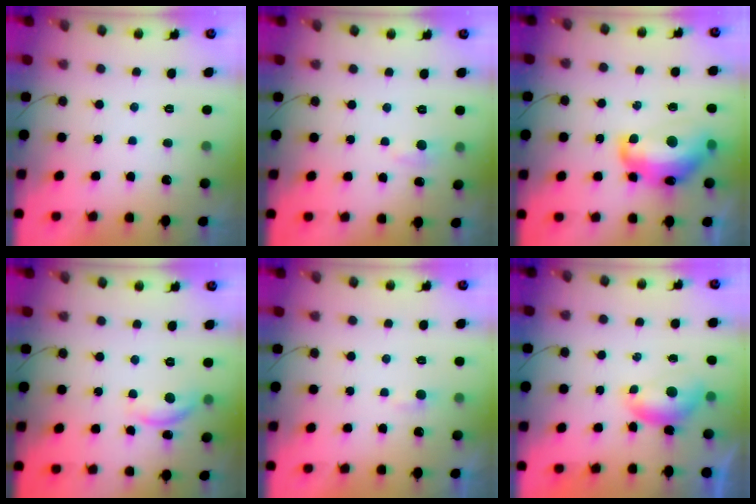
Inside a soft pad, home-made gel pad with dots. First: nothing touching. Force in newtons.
{"total": 4.5, "press": 4.4, "slide": 0.5}
{"total": 15.8, "press": 15.8, "slide": 1.2}
{"total": 8.5, "press": 8.4, "slide": 0.7}
{"total": 2.7, "press": 2.7, "slide": 0.3}
{"total": 6.1, "press": 6.0, "slide": 0.9}